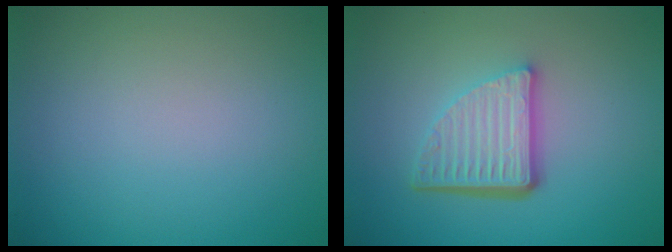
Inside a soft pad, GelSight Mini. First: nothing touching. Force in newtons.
{"total": 5.7, "press": 3.8, "slide": 4.2}